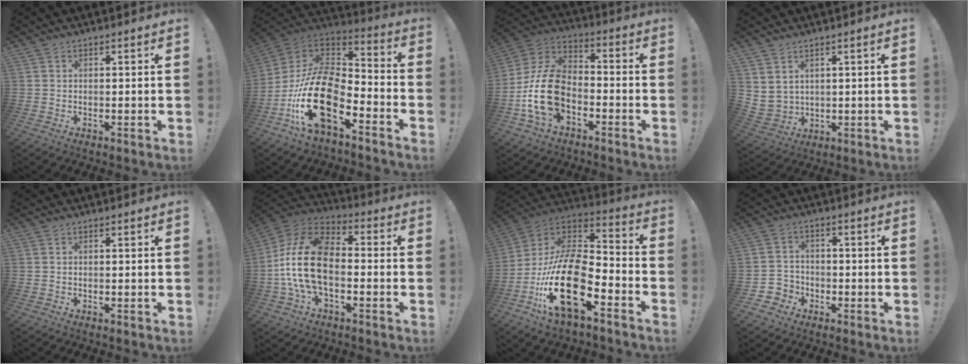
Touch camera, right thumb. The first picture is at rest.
{"total": 22.6, "force": [-9.2, 11.2, 17.3], "torque": [-0.365, 0.035, -0.157]}
{"total": 17.9, "force": [-5.8, 11.8, 12.1], "torque": [-0.232, 0.034, -0.094]}
{"total": 4.3, "force": [3.0, 2.8, 1.1], "torque": [-0.025, -0.018, 0.061]}
{"total": 0.0}
{"total": 19.6, "force": [-2.9, 11.9, 15.4], "torque": [-0.302, 0.032, -0.042]}
{"total": 24.1, "force": [-9.9, 10.6, 19.2], "torque": [-0.394, 0.042, -0.167]}
{"total": 4.6, "force": [-2.3, 3.9, 0.9], "torque": [-0.028, 0.016, -0.044]}